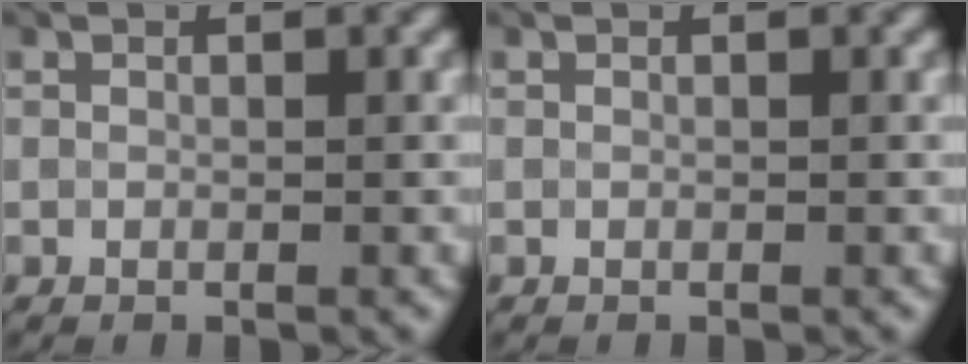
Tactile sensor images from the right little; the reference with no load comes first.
{"total": 0.0}